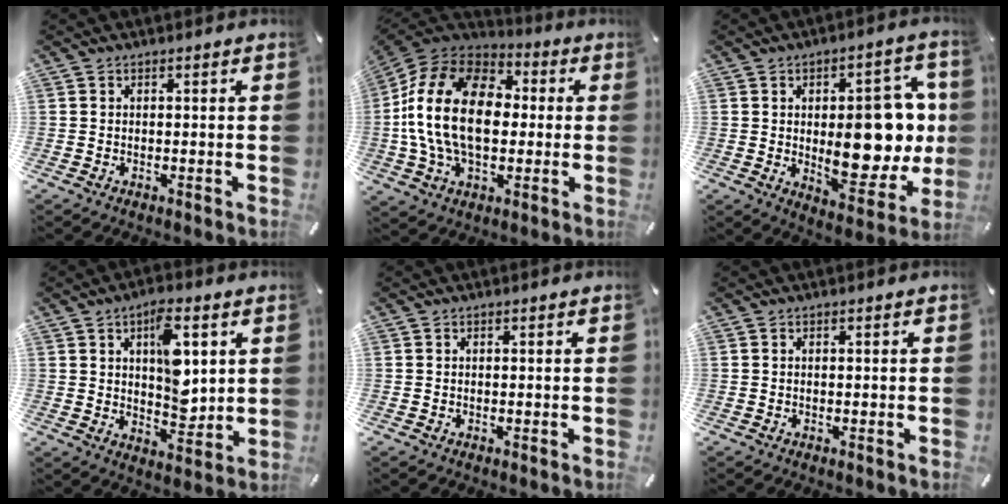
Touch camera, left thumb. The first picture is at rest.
{"total": 22.4, "force": [-0.3, 15.1, 16.5], "torque": [-0.349, 0.025, -0.006]}
{"total": 20.5, "force": [0.4, 11.0, 17.3], "torque": [-0.216, -0.022, 0.015]}
{"total": 11.5, "force": [3.6, 6.4, 8.8], "torque": [-0.112, -0.017, 0.058]}
{"total": 0.0}
{"total": 0.0}